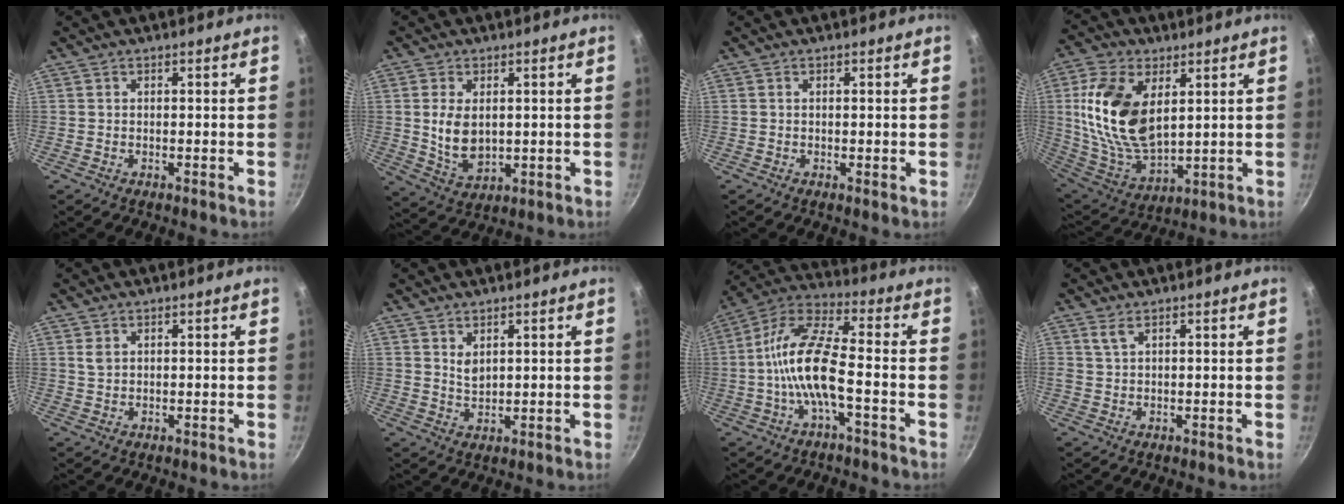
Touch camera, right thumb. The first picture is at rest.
{"total": 8.0, "force": [1.0, 5.0, 6.1], "torque": [-0.110, -0.015, 0.033]}
{"total": 0.7, "force": [0.1, 0.2, 0.7], "torque": [-0.009, -0.001, -0.001]}
{"total": 18.8, "force": [4.6, 10.8, 14.7], "torque": [-0.276, -0.023, 0.101]}
{"total": 1.7, "force": [0.7, 1.2, 1.0], "torque": [-0.018, -0.001, 0.015]}
{"total": 2.8, "force": [1.6, 1.6, 1.7], "torque": [-0.029, -0.015, 0.032]}
{"total": 13.1, "force": [-3.1, 4.5, 11.9], "torque": [-0.242, 0.040, -0.074]}
{"total": 1.8, "force": [1.1, 0.8, 1.3], "torque": [-0.025, -0.003, 0.023]}